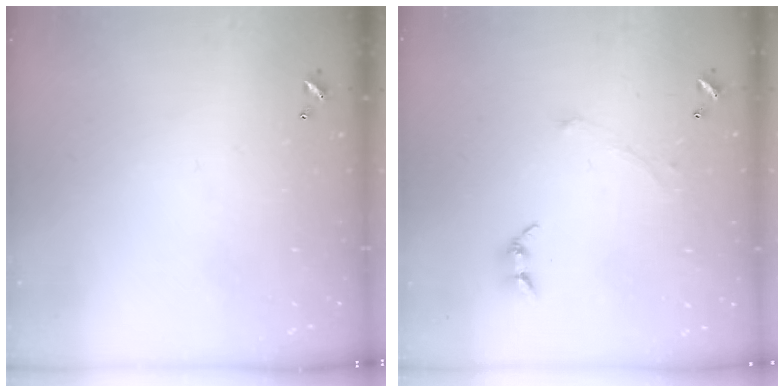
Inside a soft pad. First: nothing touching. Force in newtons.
{"total": 0.7, "press": 0.3, "slide": 0.6}